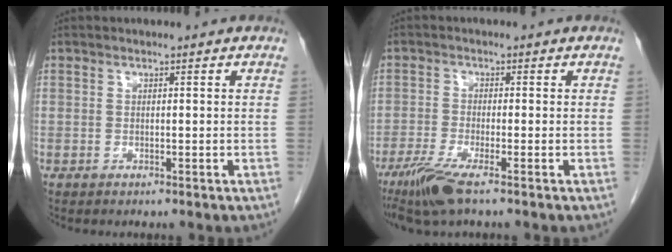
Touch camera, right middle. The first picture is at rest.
{"total": 5.7, "force": [-3.8, 0.2, 4.2], "torque": [-0.086, -0.018, -0.075]}